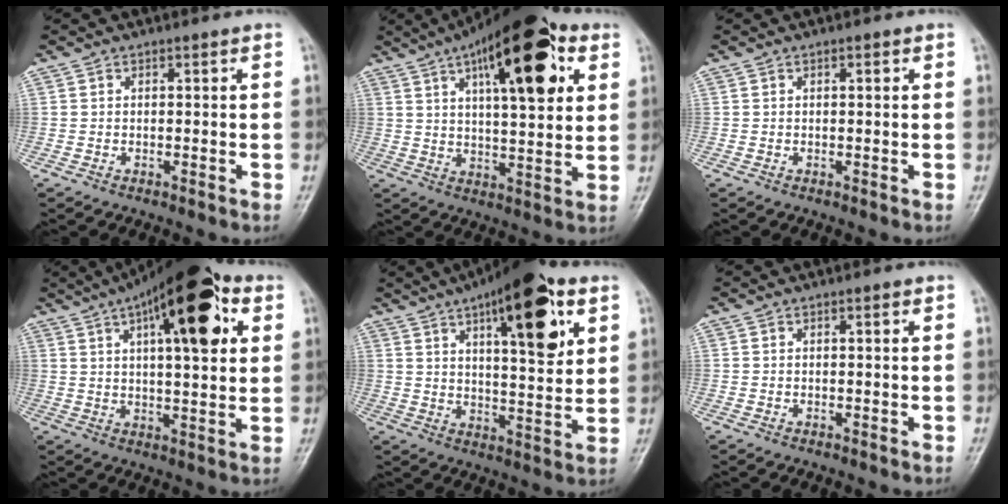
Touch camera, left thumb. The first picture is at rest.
{"total": 20.8, "force": [8.7, 7.6, 17.3], "torque": [-0.238, -0.009, 0.129]}
{"total": 0.7, "force": [0.2, 0.2, 0.6], "torque": [-0.009, 0.001, 0.003]}
{"total": 19.6, "force": [7.9, 7.0, 16.5], "torque": [-0.225, -0.001, 0.112]}
{"total": 18.8, "force": [8.7, 6.2, 15.4], "torque": [-0.195, -0.027, 0.127]}
{"total": 0.7, "force": [0.3, 0.2, 0.6], "torque": [-0.011, 0.000, 0.003]}